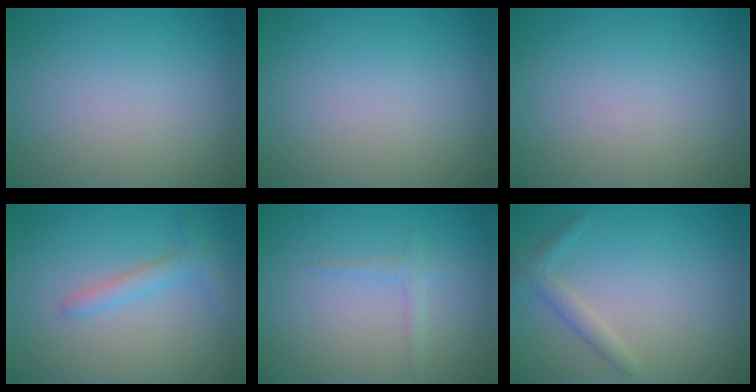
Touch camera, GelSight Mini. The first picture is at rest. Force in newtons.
{"total": 0.0}
{"total": 0.0}
{"total": 2.1, "press": 2.1, "slide": 0.0}
{"total": 1.0, "press": 1.0, "slide": 0.1}
{"total": 1.7, "press": 1.7, "slide": 0.0}